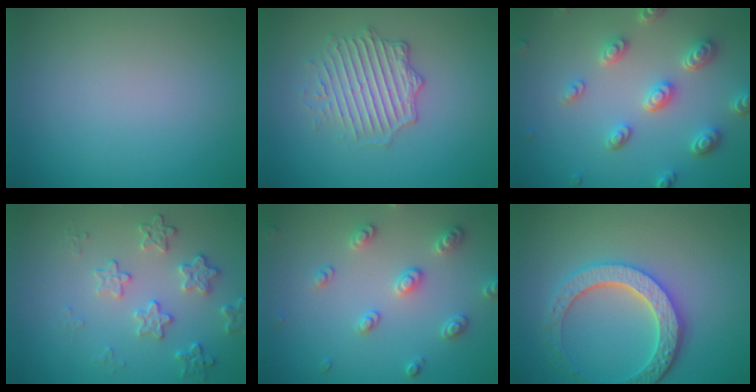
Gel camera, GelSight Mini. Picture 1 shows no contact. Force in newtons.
{"total": 3.7, "press": 3.3, "slide": 1.5}
{"total": 4.5, "press": 3.7, "slide": 2.6}
{"total": 2.9, "press": 2.3, "slide": 1.8}
{"total": 2.8, "press": 2.8, "slide": 0.2}
{"total": 4.9, "press": 4.2, "slide": 2.4}